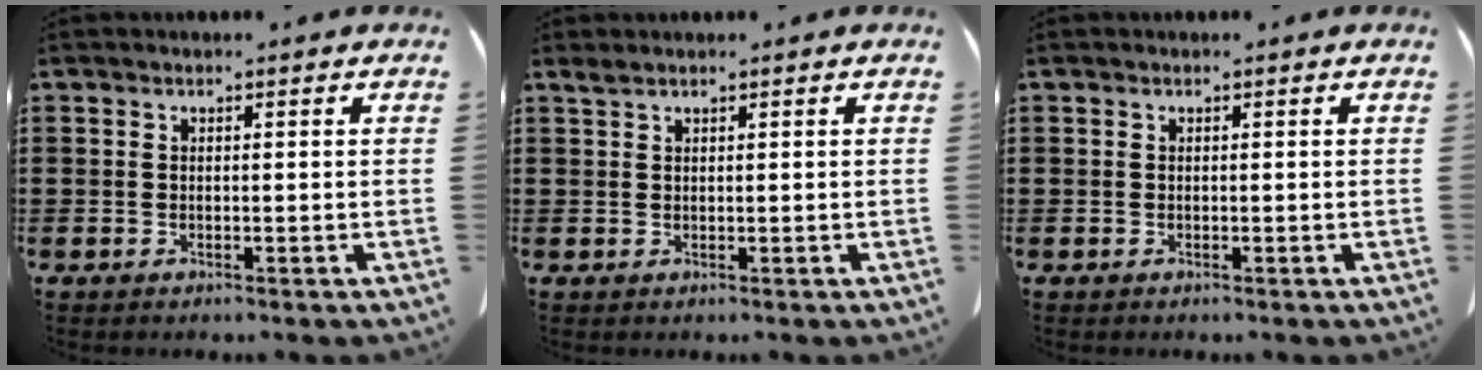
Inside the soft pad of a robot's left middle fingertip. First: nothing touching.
{"total": 0.9, "force": [0.7, 0.1, 0.5], "torque": [-0.012, 0.001, 0.014]}
{"total": 0.0}